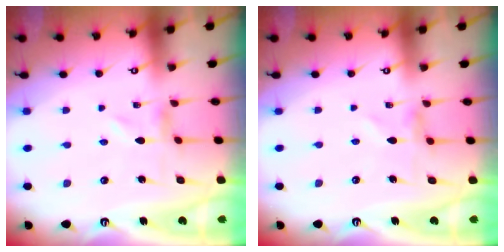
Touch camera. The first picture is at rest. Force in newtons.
{"total": 1.0, "press": 1.0, "slide": 0.2}